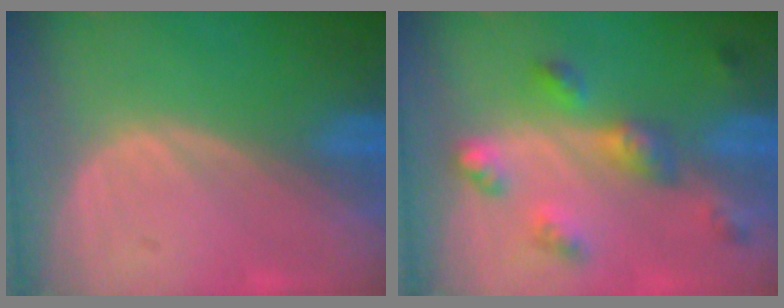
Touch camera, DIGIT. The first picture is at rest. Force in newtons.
{"total": 6.0, "press": 5.8, "slide": 1.7}